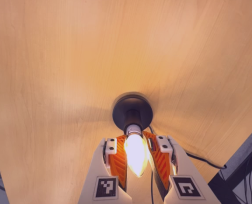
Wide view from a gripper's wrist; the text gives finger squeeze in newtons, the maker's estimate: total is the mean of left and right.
{"total": 18.5, "left": 23.3, "right": 13.7}